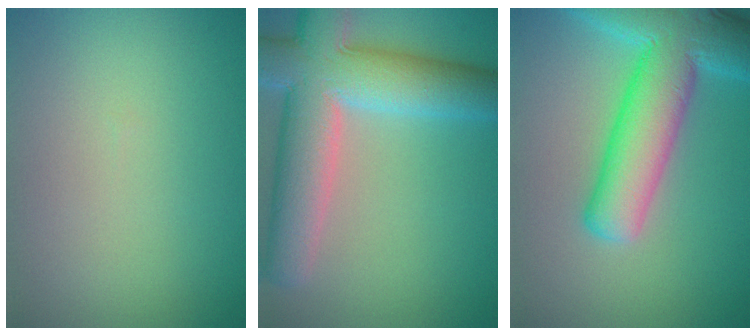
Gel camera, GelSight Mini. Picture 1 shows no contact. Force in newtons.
{"total": 10.2, "press": 10.1, "slide": 0.9}
{"total": 10.0, "press": 10.0, "slide": 0.6}